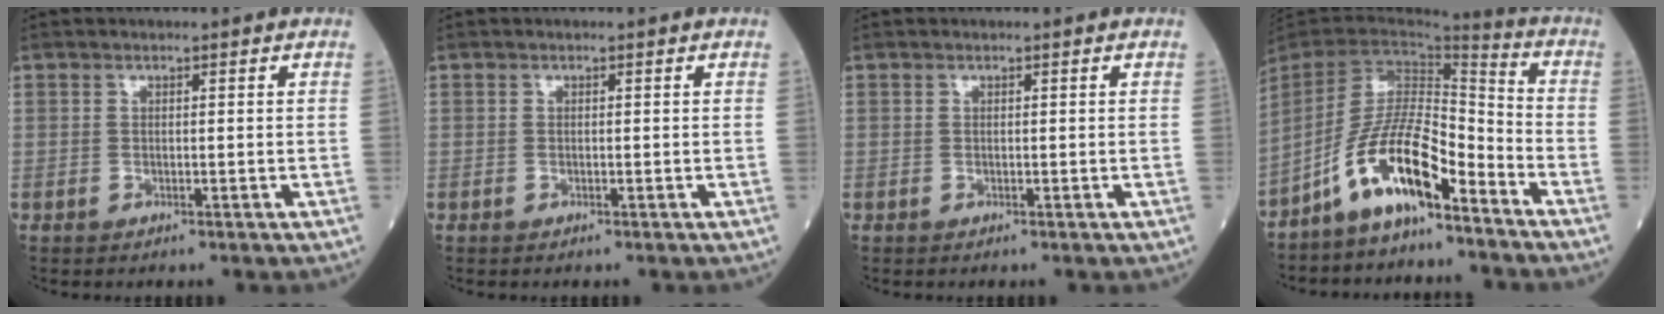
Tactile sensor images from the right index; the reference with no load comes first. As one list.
[{"total": 0.0}, {"total": 0.0}, {"total": 11.8, "force": [-7.6, 2.8, 8.6], "torque": [-0.170, 0.012, -0.144]}]